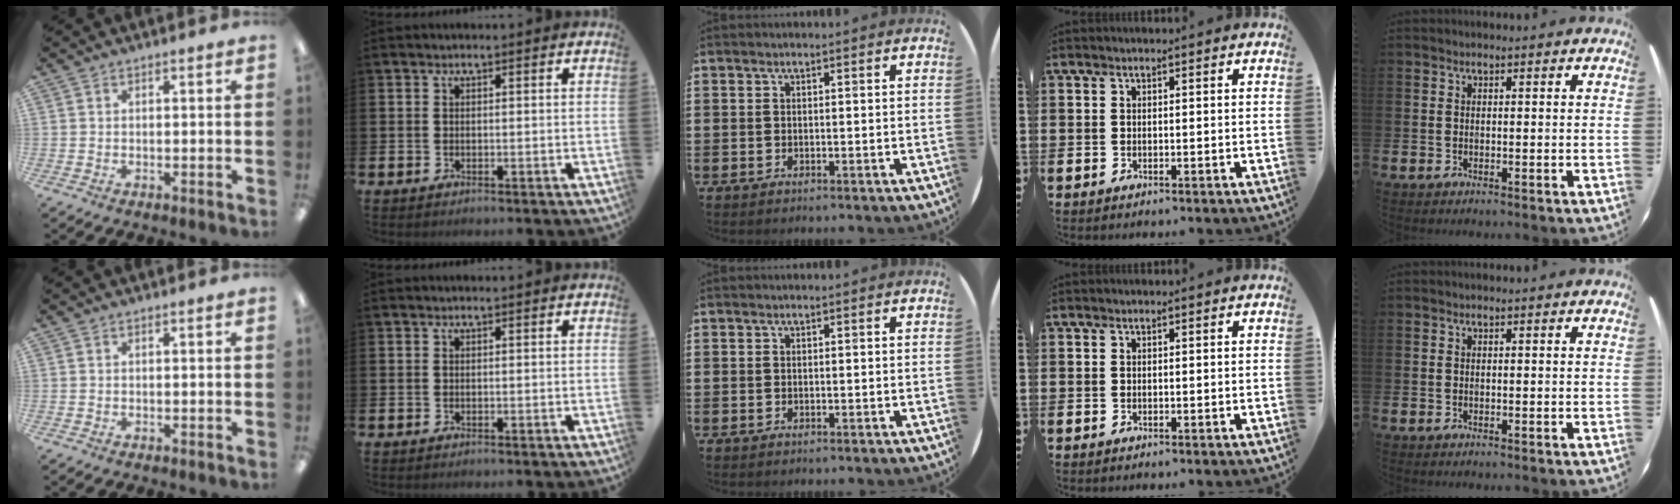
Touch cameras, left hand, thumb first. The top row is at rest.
{}